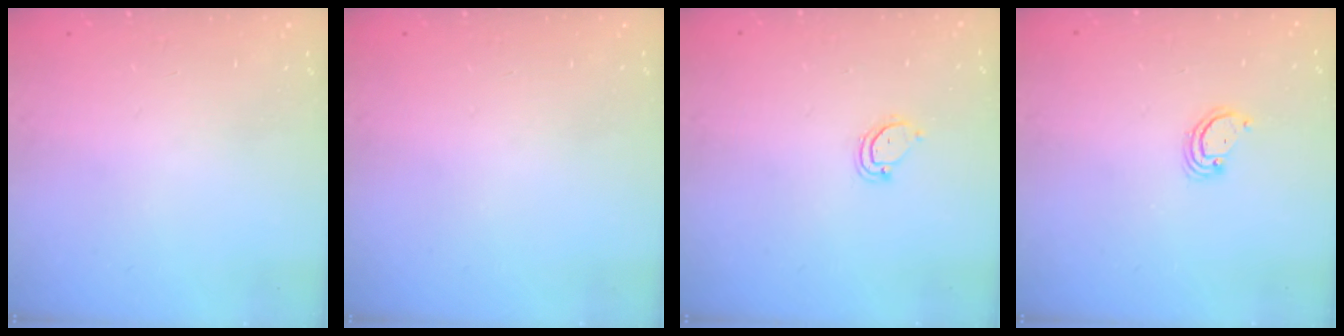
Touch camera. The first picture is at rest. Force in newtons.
{"total": 0.0}
{"total": 3.4, "press": 3.3, "slide": 0.5}
{"total": 2.5, "press": 2.5, "slide": 0.2}